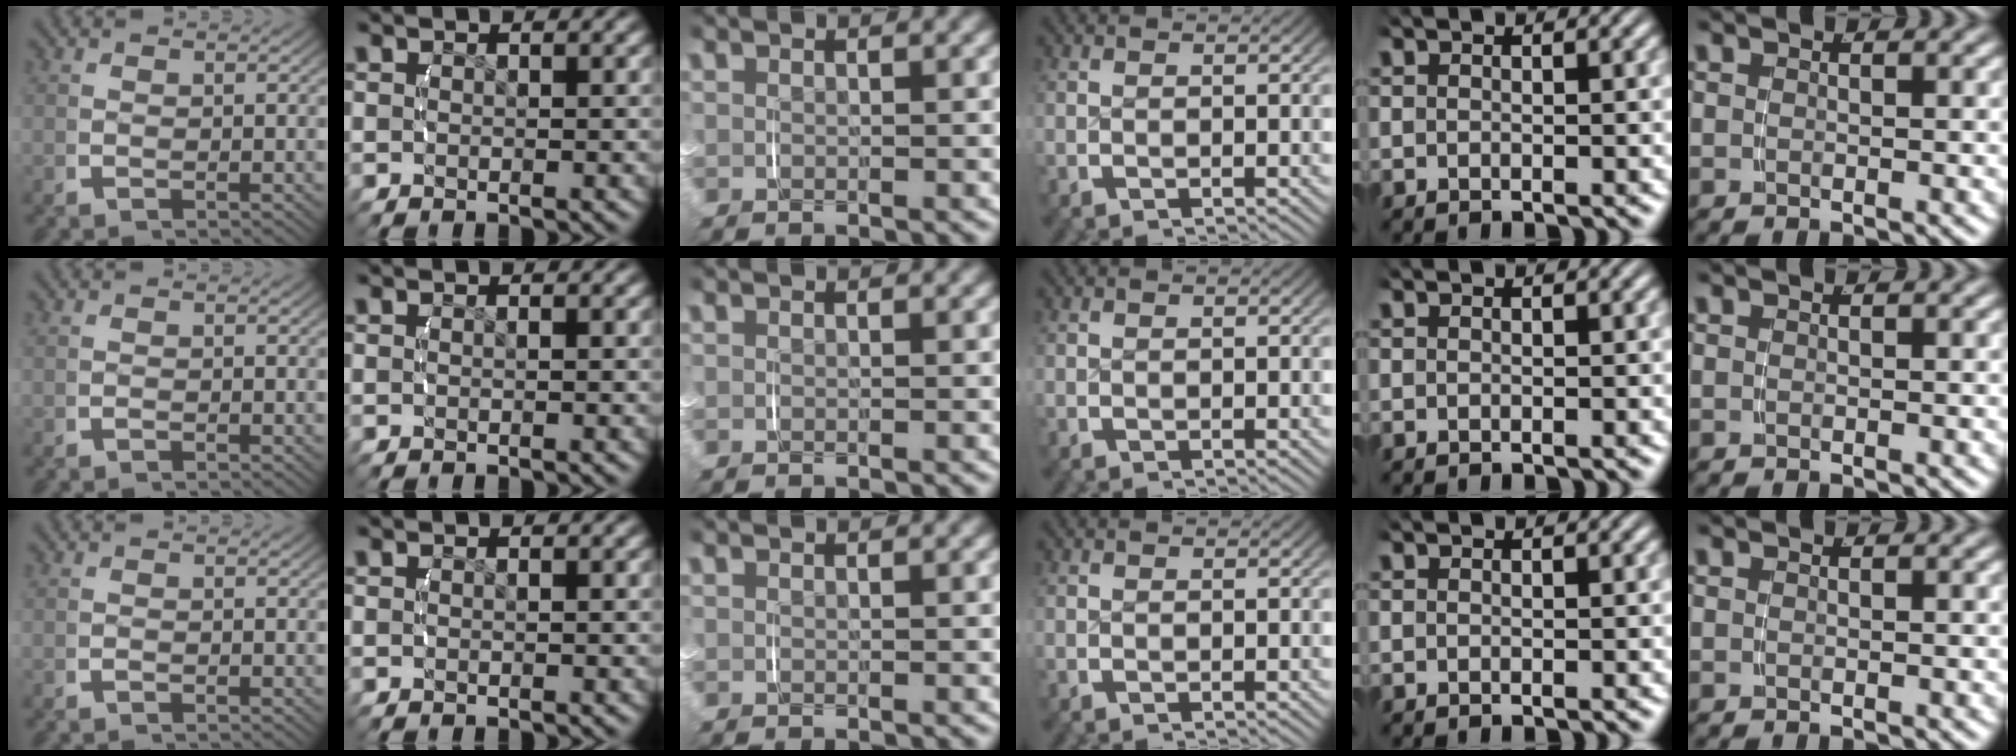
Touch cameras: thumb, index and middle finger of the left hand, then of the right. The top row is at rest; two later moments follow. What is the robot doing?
{"motion": "lift_and_place", "object": "small bumper sticker"}